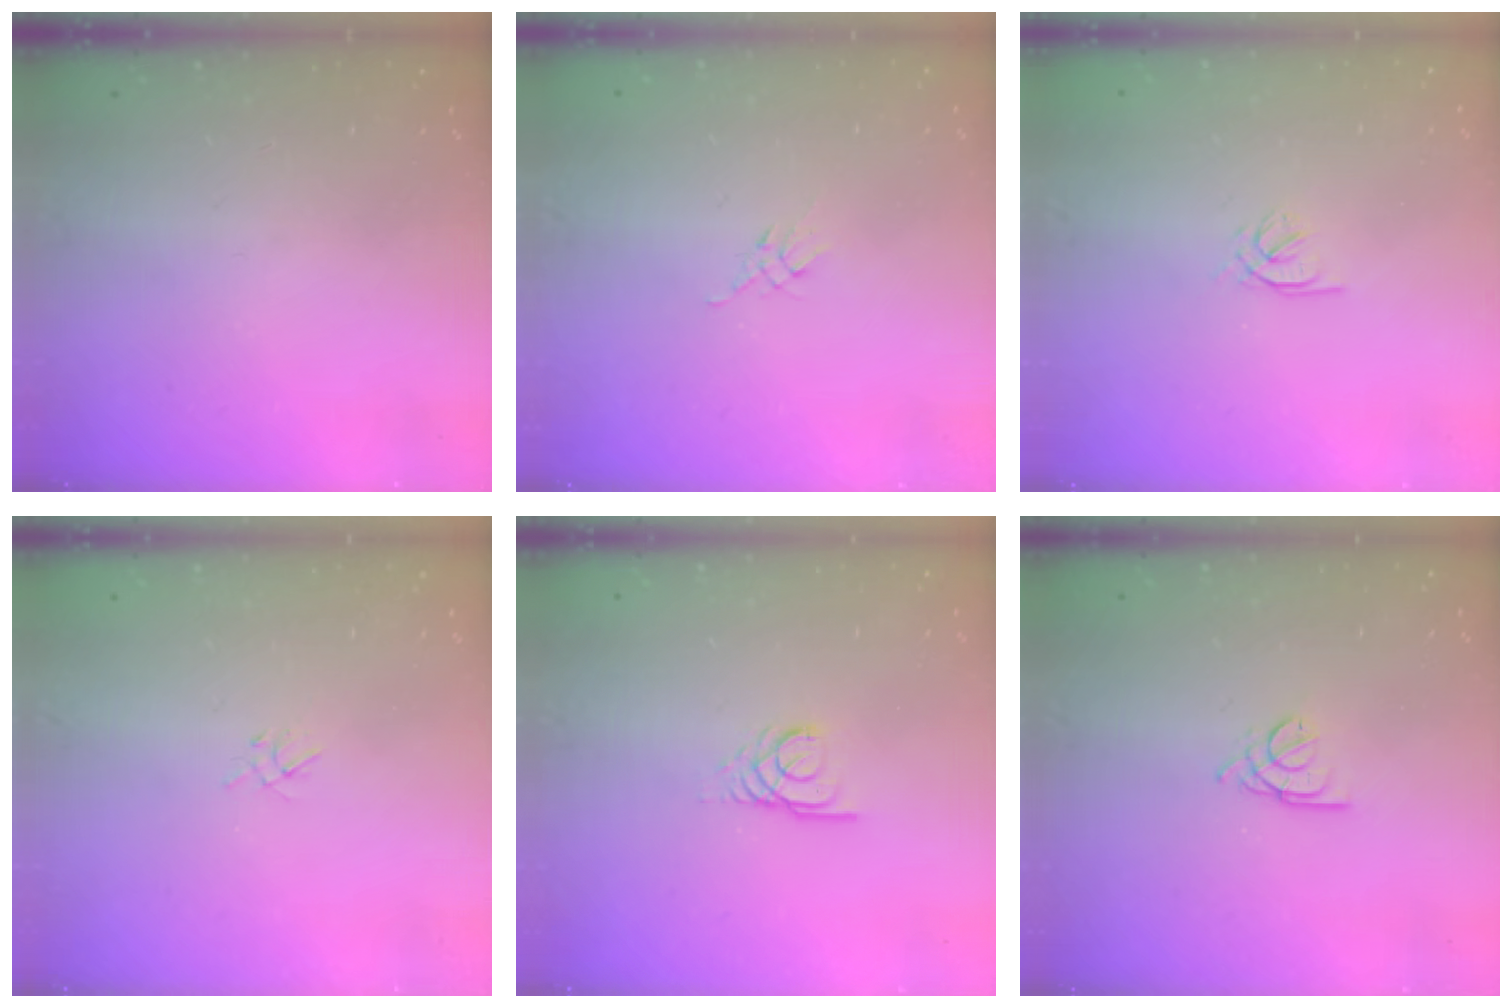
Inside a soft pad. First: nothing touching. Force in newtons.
{"total": 2.6, "press": 2.5, "slide": 0.7}
{"total": 2.0, "press": 1.9, "slide": 0.5}
{"total": 2.0, "press": 2.0, "slide": 0.4}
{"total": 2.4, "press": 2.4, "slide": 0.1}
{"total": 2.6, "press": 2.6, "slide": 0.6}